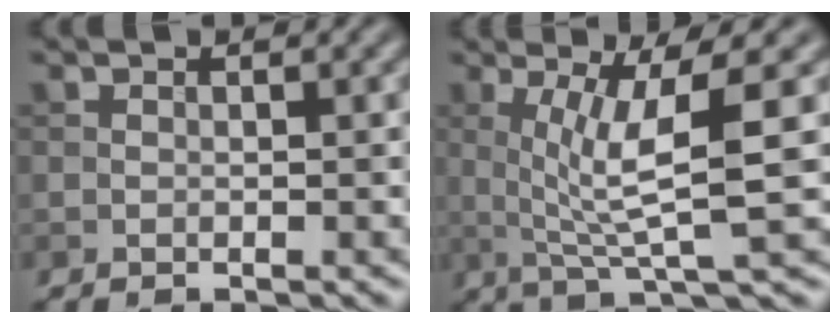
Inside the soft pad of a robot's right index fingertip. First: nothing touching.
{"total": 6.1, "force": [1.0, 1.0, 6.0], "torque": [-0.107, -0.002, 0.023]}